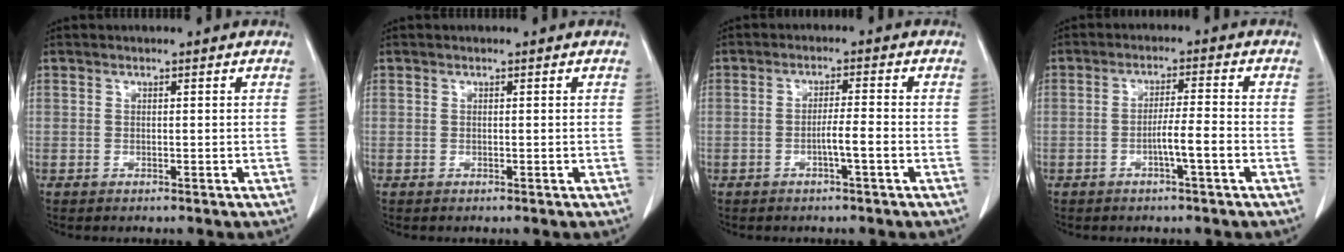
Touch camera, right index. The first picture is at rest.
{"total": 0.0}
{"total": 3.2, "force": [-1.2, -0.2, 2.9], "torque": [-0.047, 0.000, -0.024]}
{"total": 4.3, "force": [-1.7, -0.2, 4.0], "torque": [-0.066, 0.003, -0.032]}